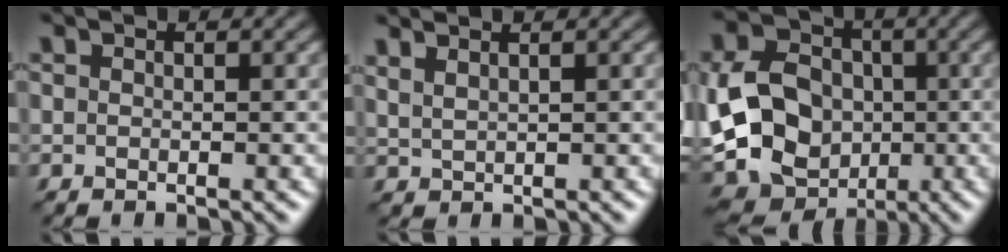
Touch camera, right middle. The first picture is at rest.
{"total": 1.7, "force": [1.5, 0.2, 0.8], "torque": [-0.019, 0.014, 0.030]}
{"total": 14.6, "force": [-2.5, 12.4, 7.3], "torque": [-0.156, -0.008, -0.052]}